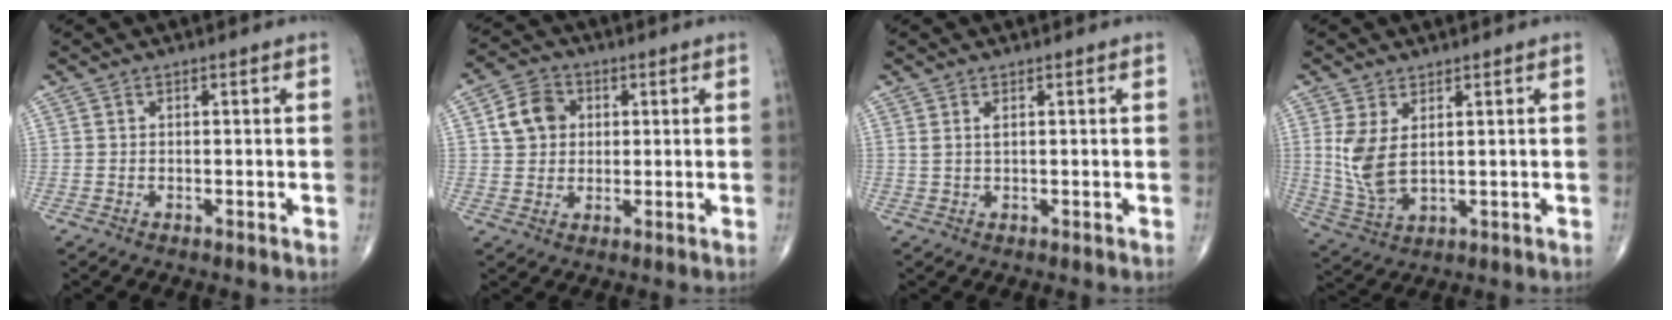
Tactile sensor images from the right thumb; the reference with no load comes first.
{"total": 7.2, "force": [1.6, 6.0, 3.6], "torque": [-0.046, 0.004, 0.023]}
{"total": 1.2, "force": [0.5, 0.3, 1.0], "torque": [-0.024, 0.003, 0.012]}
{"total": 8.0, "force": [1.8, 4.2, 6.5], "torque": [-0.139, -0.012, 0.051]}